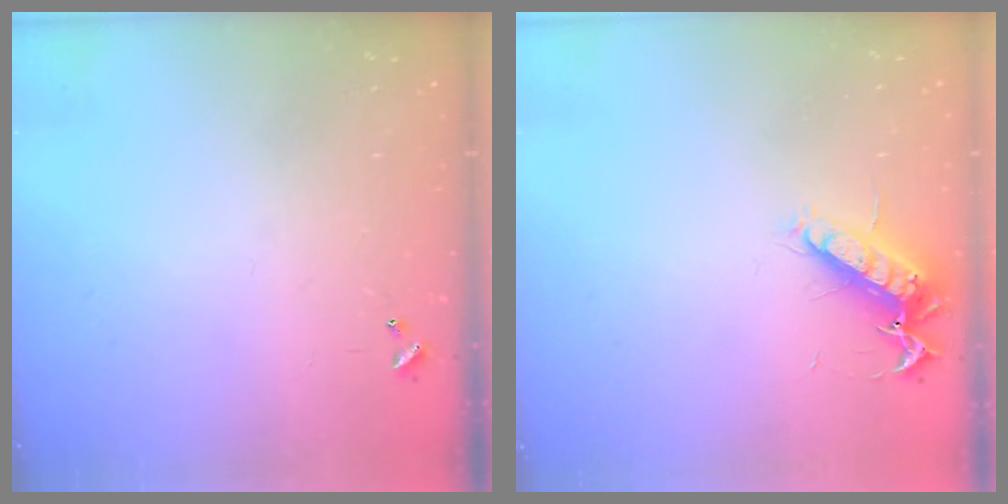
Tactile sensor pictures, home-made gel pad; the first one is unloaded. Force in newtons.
{"total": 12.9, "press": 12.8, "slide": 1.4}